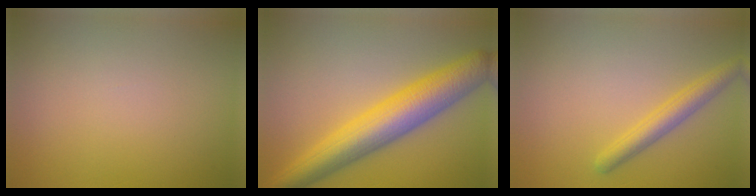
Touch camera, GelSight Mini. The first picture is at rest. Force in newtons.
{"total": 8.2, "press": 8.2, "slide": 0.1}
{"total": 2.8, "press": 2.8, "slide": 0.2}